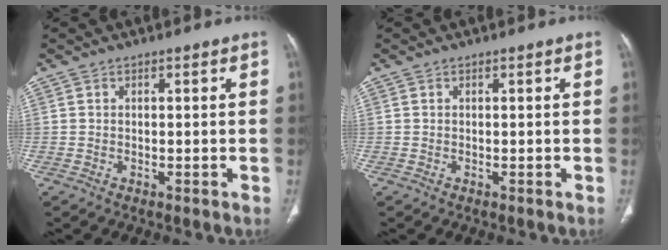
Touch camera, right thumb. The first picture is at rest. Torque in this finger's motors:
{"motor_torque": [0.00, 0.00, 0.00, 0.03, 0.01]}